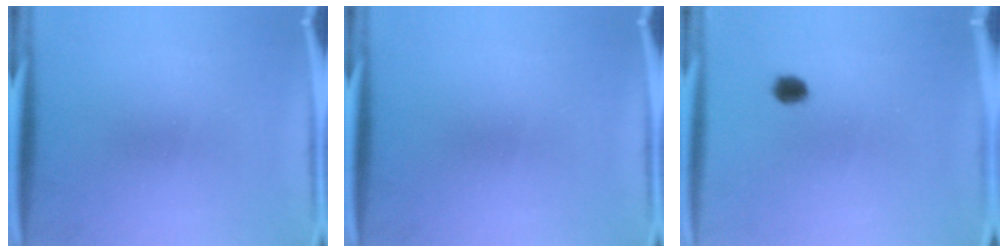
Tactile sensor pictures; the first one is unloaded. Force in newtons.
{"total": 0.0}
{"total": 2.4}